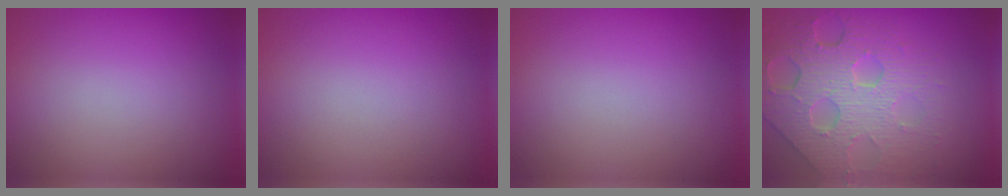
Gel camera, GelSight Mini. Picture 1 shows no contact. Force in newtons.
{"total": 0.0}
{"total": 0.0}
{"total": 7.9, "press": 5.4, "slide": 5.8}